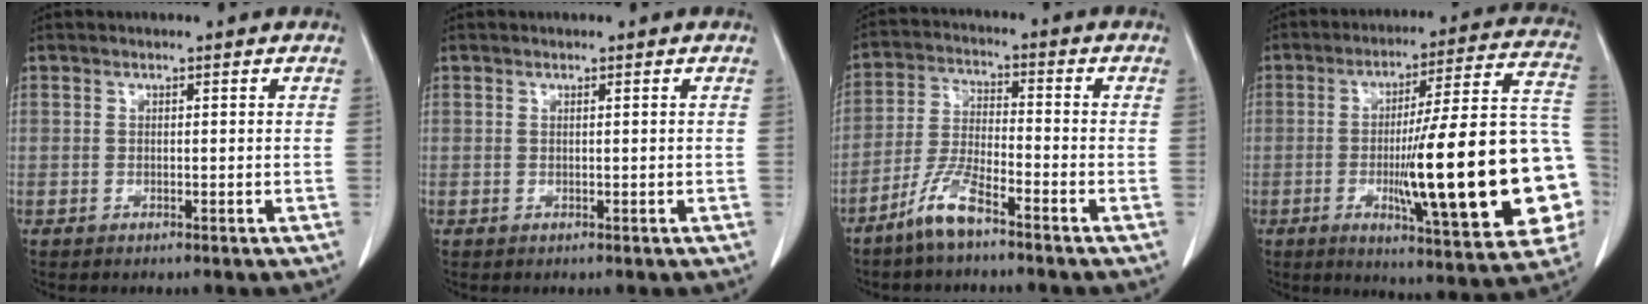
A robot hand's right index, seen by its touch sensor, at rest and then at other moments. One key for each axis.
{"total": 0.0}
{"total": 6.8, "fx": -5.0, "fy": 0.9, "fz": 4.5, "tx": -0.104, "ty": -0.009, "tz": -0.104}
{"total": 26.3, "fx": -4.8, "fy": 2.7, "fz": 25.7, "tx": -0.287, "ty": 0.014, "tz": -0.065}